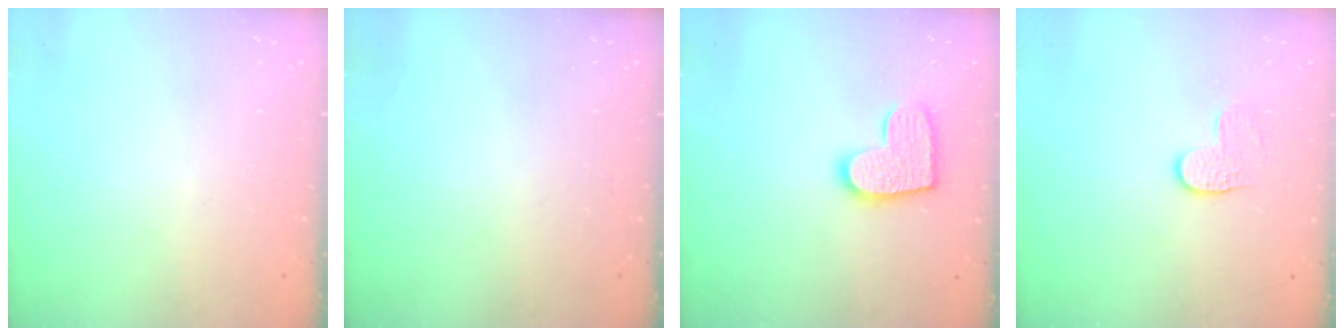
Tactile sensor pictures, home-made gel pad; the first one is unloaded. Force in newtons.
{"total": 0.0}
{"total": 12.1, "press": 12.0, "slide": 0.6}
{"total": 4.7, "press": 4.7, "slide": 0.4}